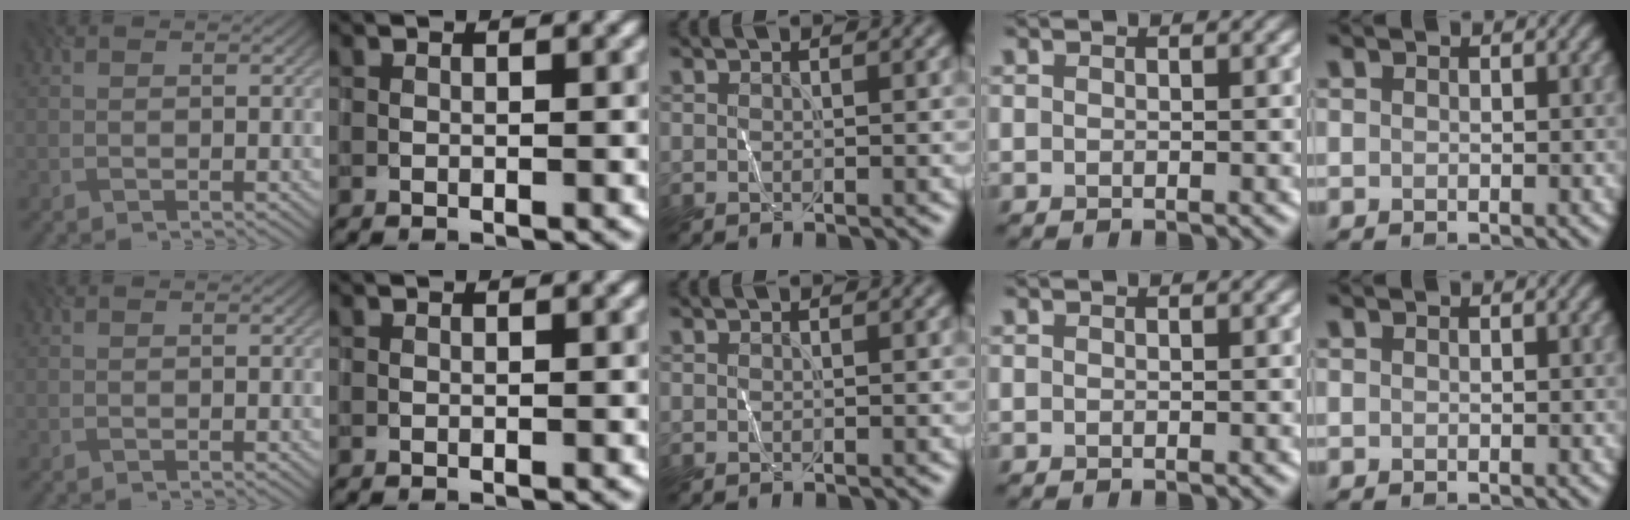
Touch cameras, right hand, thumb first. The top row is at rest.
{}